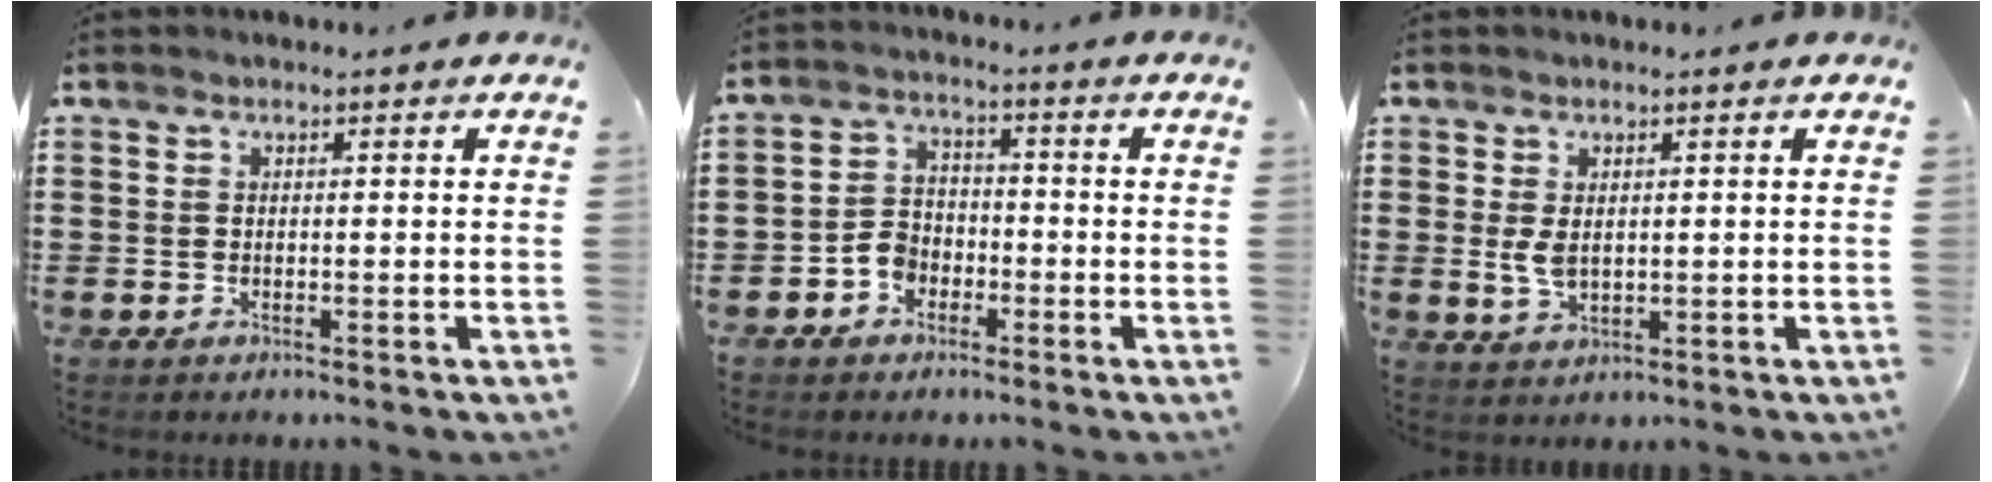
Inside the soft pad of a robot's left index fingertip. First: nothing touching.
{"total": 3.8, "force": [-2.2, 2.7, 1.3], "torque": [-0.033, 0.011, -0.046]}
{"total": 3.2, "force": [0.5, 1.8, 2.6], "torque": [-0.069, -0.003, 0.005]}